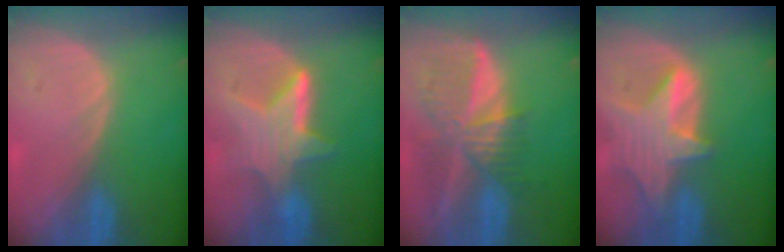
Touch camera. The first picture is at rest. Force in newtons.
{"total": 6.3, "press": 6.3, "slide": 0.5}
{"total": 9.3, "press": 8.0, "slide": 4.7}
{"total": 7.9, "press": 7.2, "slide": 3.2}